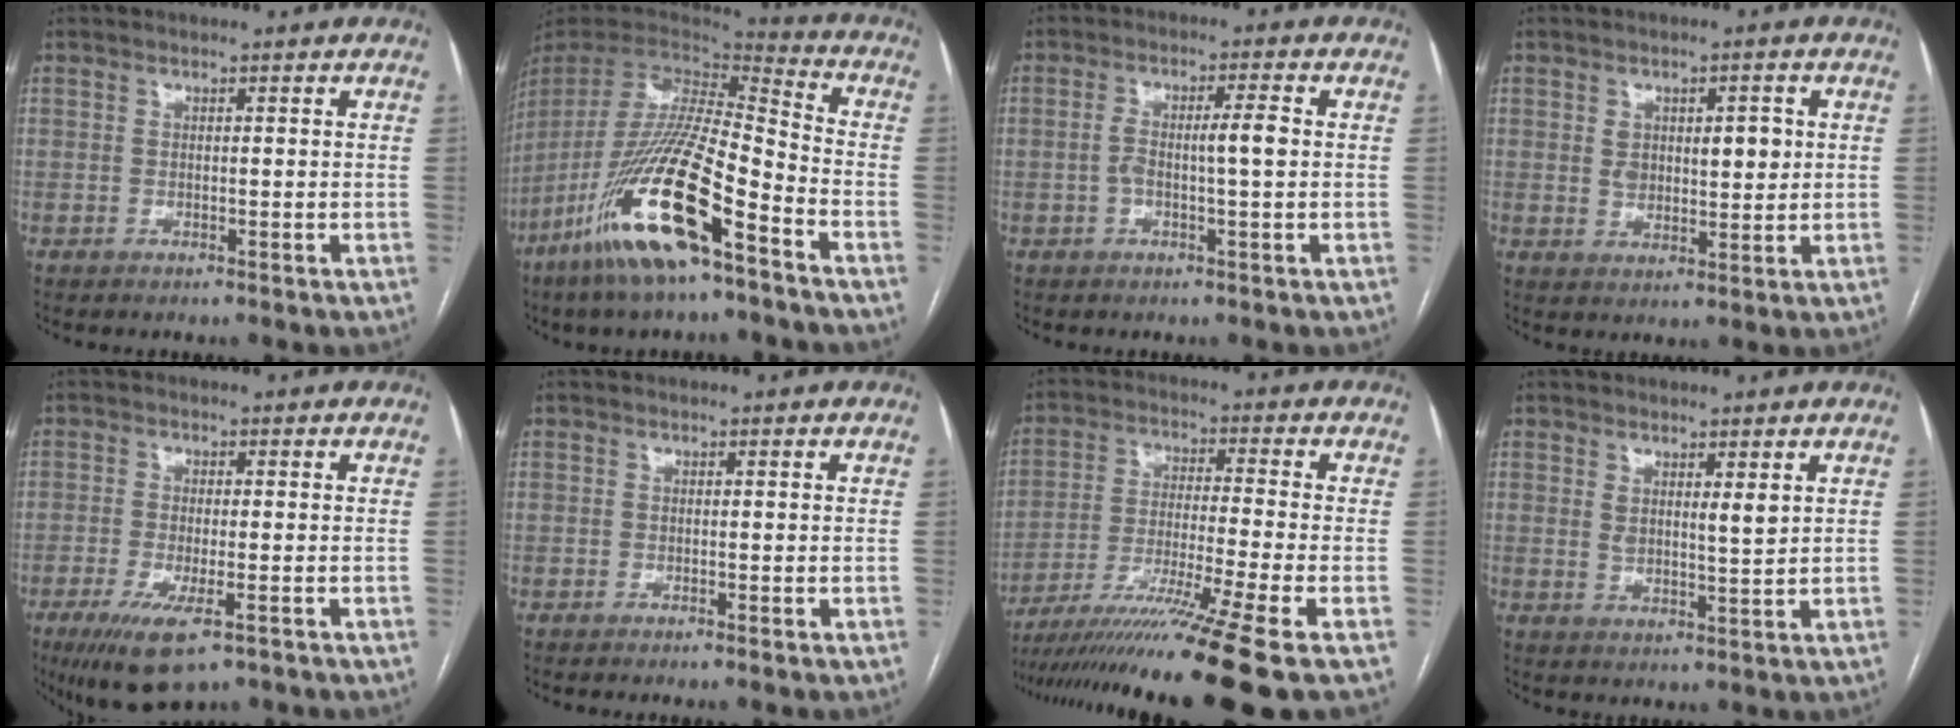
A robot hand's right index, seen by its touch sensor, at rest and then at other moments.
{"total": 22.2, "force": [-12.7, 3.1, 17.9], "torque": [-0.375, -0.054, -0.245]}
{"total": 4.8, "force": [-0.3, 0.4, 4.8], "torque": [-0.092, 0.015, -0.004]}
{"total": 6.0, "force": [1.3, 3.4, 4.8], "torque": [-0.072, 0.011, 0.027]}
{"total": 8.6, "force": [-5.0, 2.1, 6.7], "torque": [-0.120, -0.022, -0.079]}
{"total": 0.7, "force": [-0.5, -0.2, 0.4], "torque": [-0.007, 0.002, -0.010]}
{"total": 16.8, "force": [-12.7, -3.0, 10.6], "torque": [-0.176, -0.041, -0.216]}
{"total": 3.2, "force": [1.7, 0.6, 2.7], "torque": [-0.049, -0.008, 0.030]}